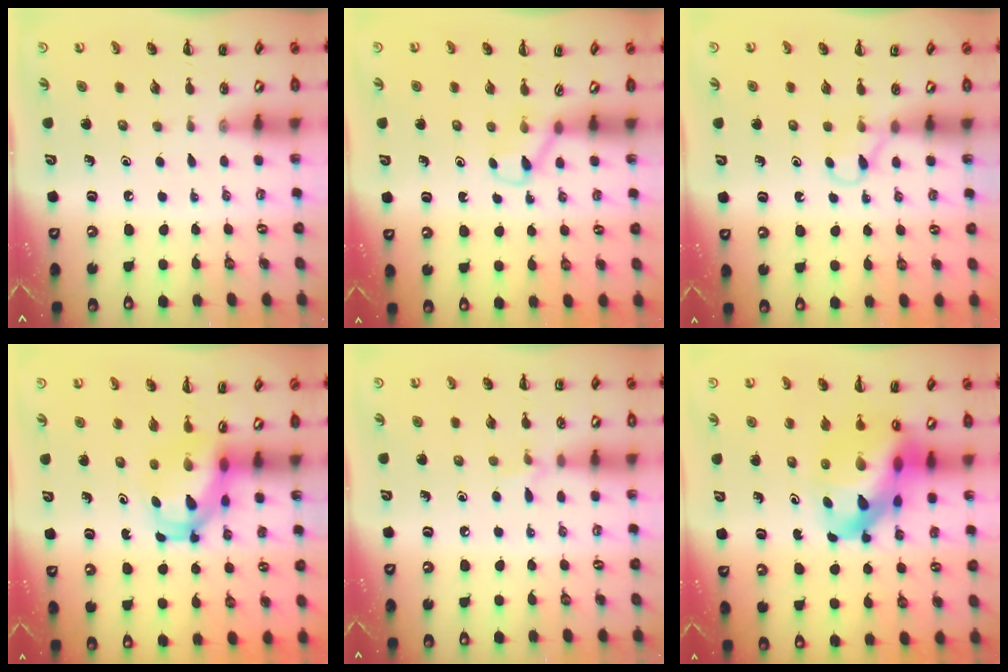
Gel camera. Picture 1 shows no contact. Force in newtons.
{"total": 2.5, "press": 2.3, "slide": 0.9}
{"total": 2.9, "press": 2.8, "slide": 1.0}
{"total": 4.9, "press": 4.8, "slide": 0.8}
{"total": 4.7, "press": 4.4, "slide": 1.6}
{"total": 16.0, "press": 15.4, "slide": 4.1}